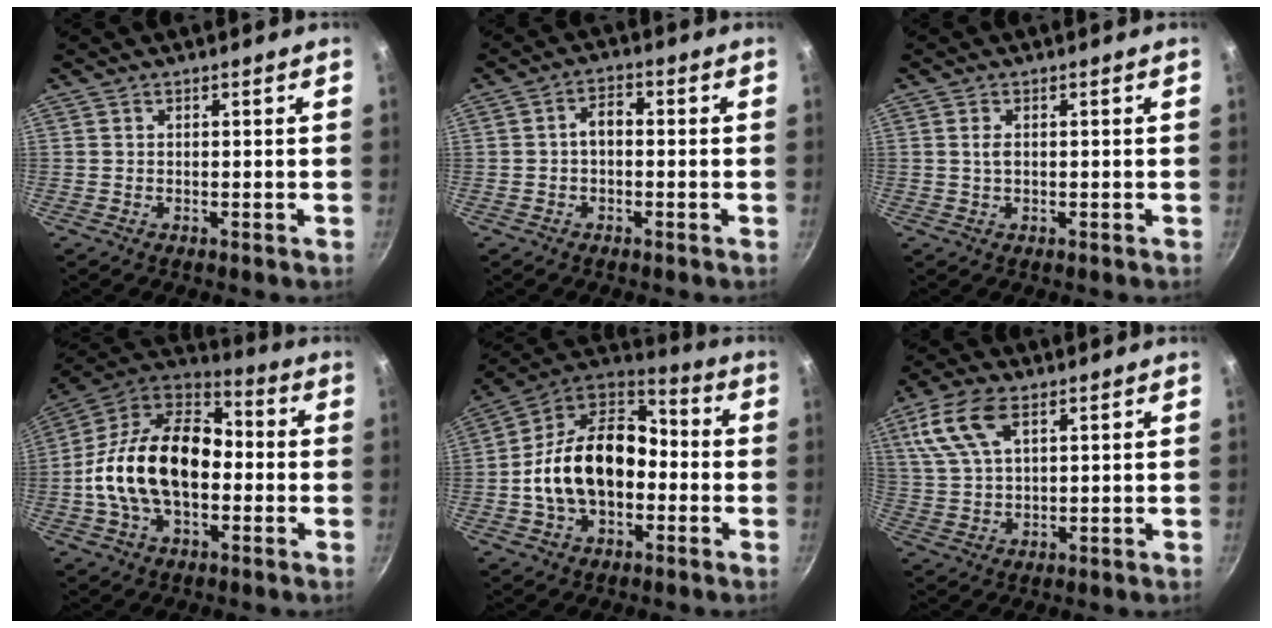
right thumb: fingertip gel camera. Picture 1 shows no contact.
{"total": 3.6, "force": [-0.5, 2.2, 2.8], "torque": [-0.039, 0.018, -0.012]}
{"total": 1.6, "force": [0.2, 0.9, 1.3], "torque": [-0.022, 0.001, 0.004]}
{"total": 22.6, "force": [-2.1, 14.3, 17.4], "torque": [-0.288, 0.047, -0.053]}
{"total": 20.2, "force": [-2.8, 13.7, 14.6], "torque": [-0.231, 0.054, -0.063]}
{"total": 10.9, "force": [4.8, 5.5, 8.0], "torque": [-0.160, 0.001, 0.097]}